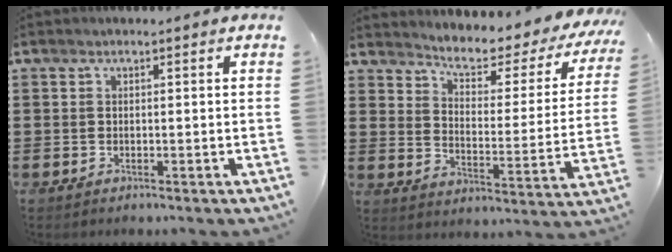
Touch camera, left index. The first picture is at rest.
{"total": 4.4, "force": [3.6, 1.3, 2.2], "torque": [-0.057, -0.030, 0.050]}